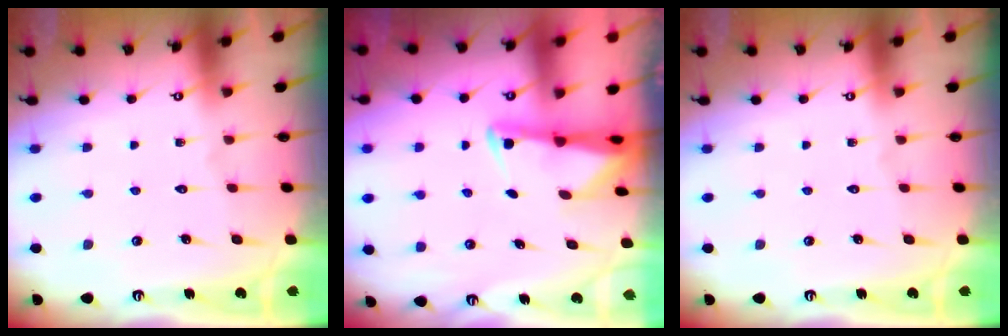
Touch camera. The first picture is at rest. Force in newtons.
{"total": 2.4, "press": 2.3, "slide": 0.5}
{"total": 0.0}